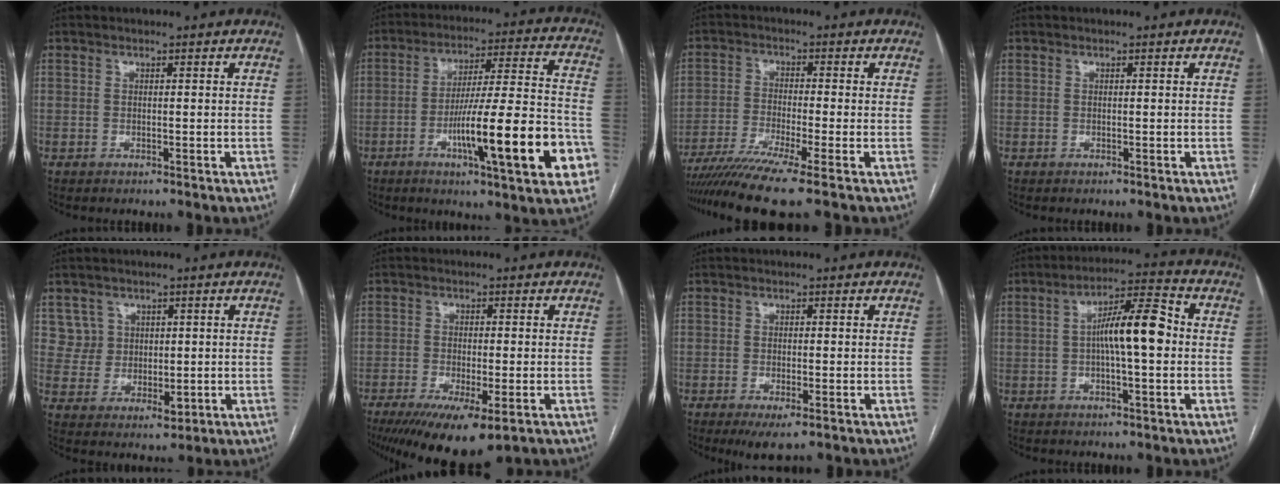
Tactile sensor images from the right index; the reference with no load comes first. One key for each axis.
{"total": 20.1, "fx": -7.4, "fy": 1.6, "fz": 18.6, "tx": -0.251, "ty": 0.006, "tz": -0.104}
{"total": 9.8, "fx": -7.4, "fy": -1.5, "fz": 6.2, "tx": -0.101, "ty": -0.026, "tz": -0.123}
{"total": 0.0}
{"total": 5.3, "fx": 2.4, "fy": 4.7, "fz": 0.2, "tx": -0.002, "ty": 0.009, "tz": 0.056}
{"total": 12.0, "fx": -7.4, "fy": 2.7, "fz": 9.1, "tx": -0.142, "ty": -0.030, "tz": -0.117}
{"total": 3.5, "fx": -1.8, "fy": 0.8, "fz": 2.9, "tx": -0.041, "ty": -0.007, "tz": -0.021}
{"total": 9.5, "fx": 0.1, "fy": 1.7, "fz": 9.3, "tx": -0.160, "ty": 0.024, "tz": -0.002}